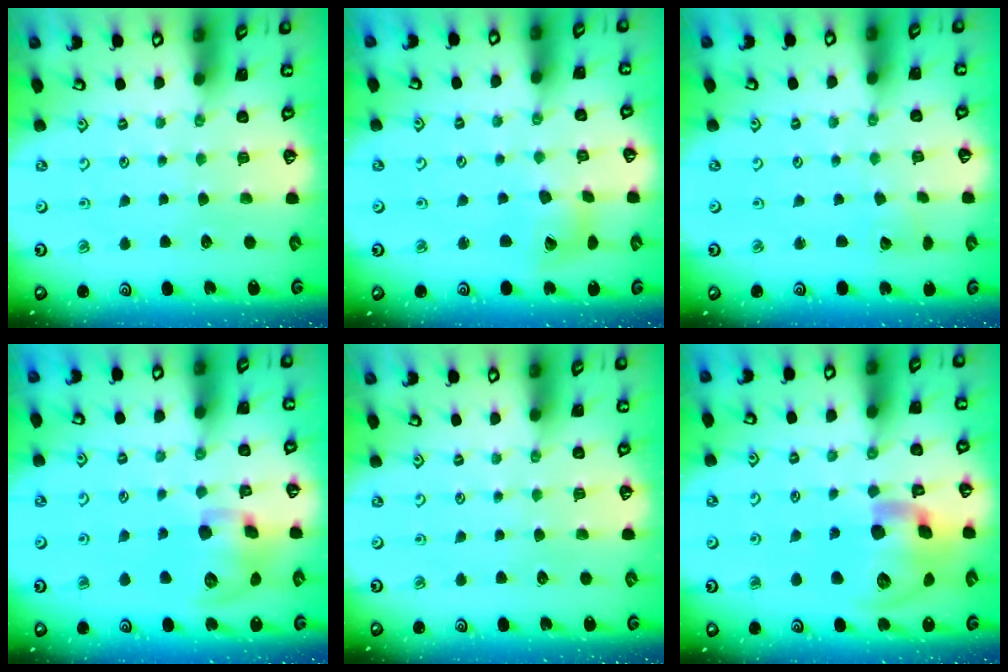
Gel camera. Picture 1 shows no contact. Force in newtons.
{"total": 6.7, "press": 6.6, "slide": 1.1}
{"total": 2.8, "press": 2.8, "slide": 0.1}
{"total": 13.0, "press": 12.9, "slide": 2.0}
{"total": 0.0}
{"total": 20.7, "press": 20.5, "slide": 3.1}